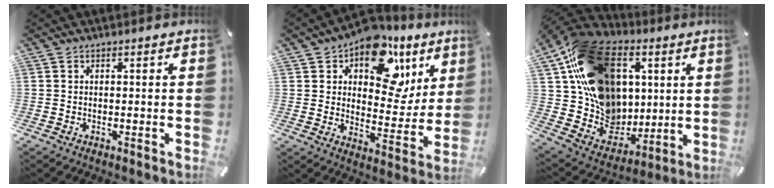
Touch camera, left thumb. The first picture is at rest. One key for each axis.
{"total": 16.6, "fx": 9.7, "fy": 9.9, "fz": 9.2, "tx": -0.122, "ty": -0.064, "tz": 0.164}
{"total": 25.2, "fx": 8.2, "fy": 19.2, "fz": 14.2, "tx": -0.254, "ty": -0.042, "tz": 0.180}